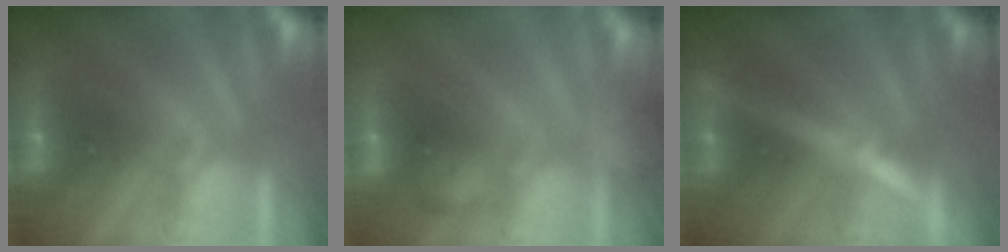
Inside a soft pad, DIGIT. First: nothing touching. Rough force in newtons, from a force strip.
{"total": 2.5}
{"total": 2.5}